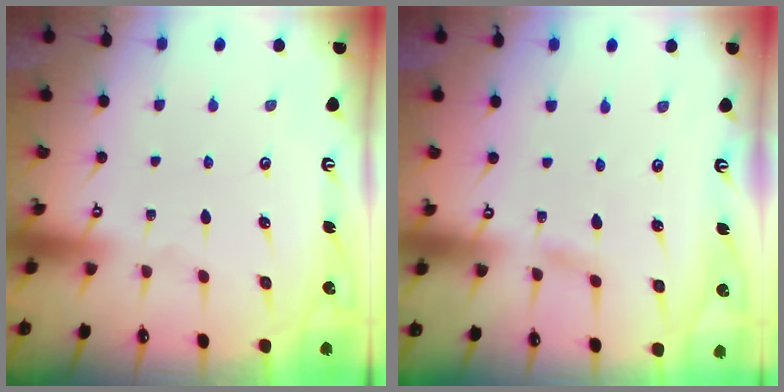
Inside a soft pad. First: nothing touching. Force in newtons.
{"total": 2.8, "press": 2.8, "slide": 0.4}